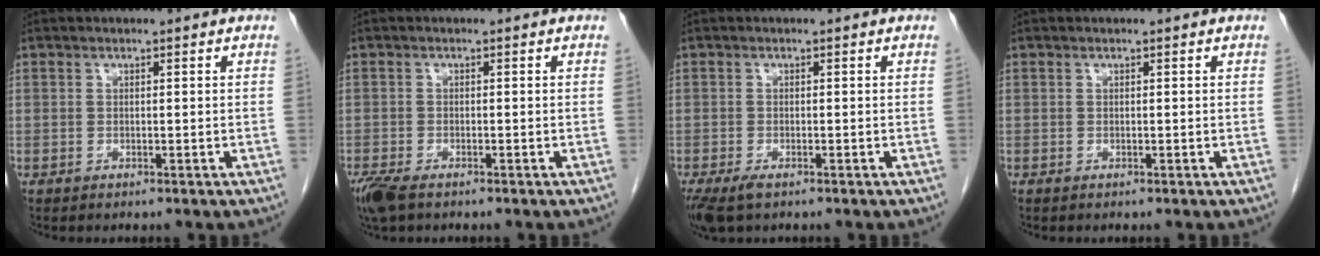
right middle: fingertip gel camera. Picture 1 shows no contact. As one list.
[{"total": 4.6, "force": [-3.2, 1.7, 2.8], "torque": [-0.062, -0.013, -0.059]}, {"total": 3.7, "force": [-2.3, 1.4, 2.5], "torque": [-0.054, -0.011, -0.039]}, {"total": 0.0}]